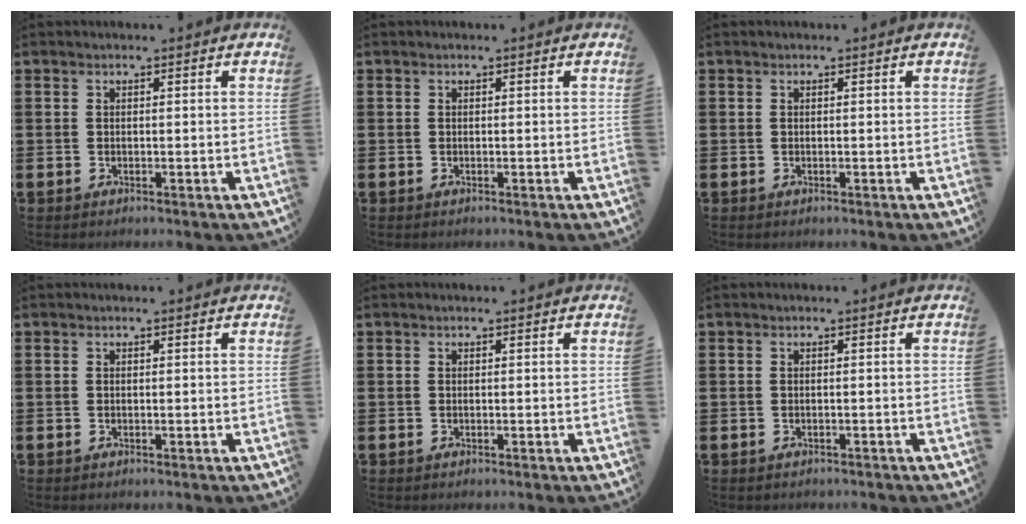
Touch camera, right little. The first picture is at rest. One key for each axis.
{"total": 0.0}
{"total": 0.0}
{"total": 0.0}
{"total": 0.0}
{"total": 0.0}